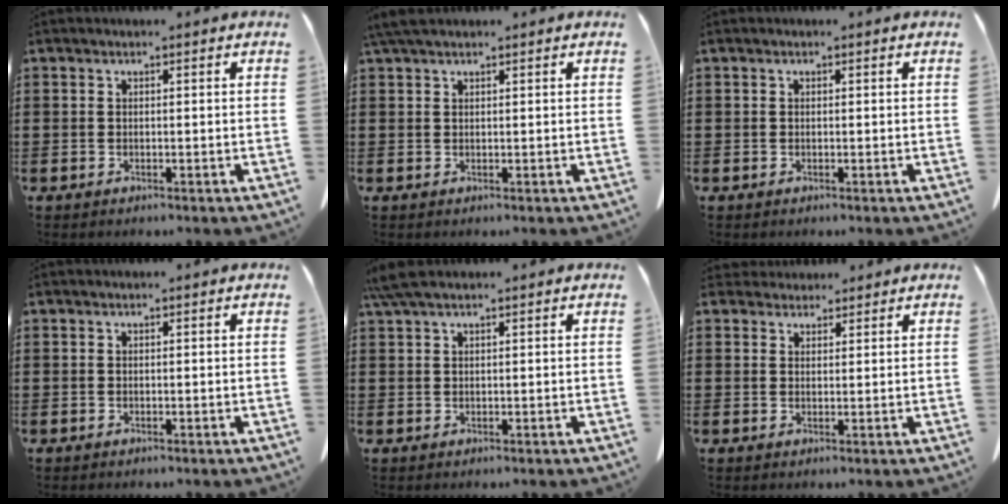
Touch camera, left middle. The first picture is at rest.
{"total": 2.5, "force": [1.8, 0.7, 1.6], "torque": [-0.037, 0.006, 0.035]}
{"total": 0.0}
{"total": 0.0}
{"total": 3.1, "force": [2.2, 0.5, 2.2], "torque": [-0.056, 0.002, 0.038]}
{"total": 2.5, "force": [2.3, 1.0, 0.2], "torque": [-0.002, -0.001, 0.043]}